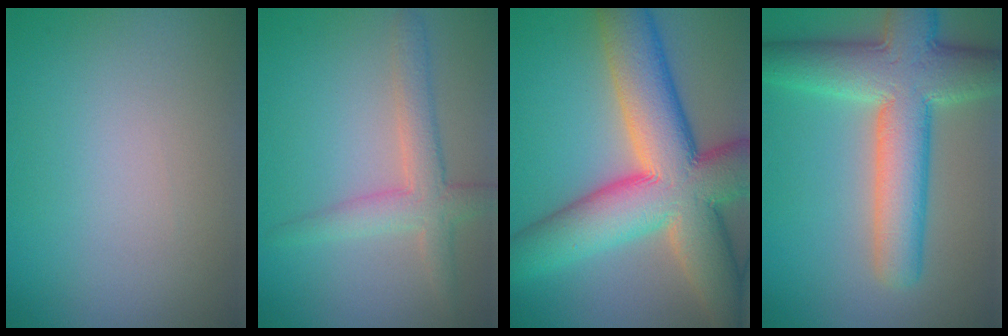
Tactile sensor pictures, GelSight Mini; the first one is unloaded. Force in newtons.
{"total": 3.5, "press": 3.5, "slide": 0.1}
{"total": 14.3, "press": 14.3, "slide": 0.7}
{"total": 9.6, "press": 9.6, "slide": 0.3}